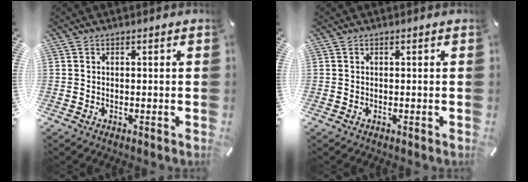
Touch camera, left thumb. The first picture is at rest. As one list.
[{"total": 0.0}]